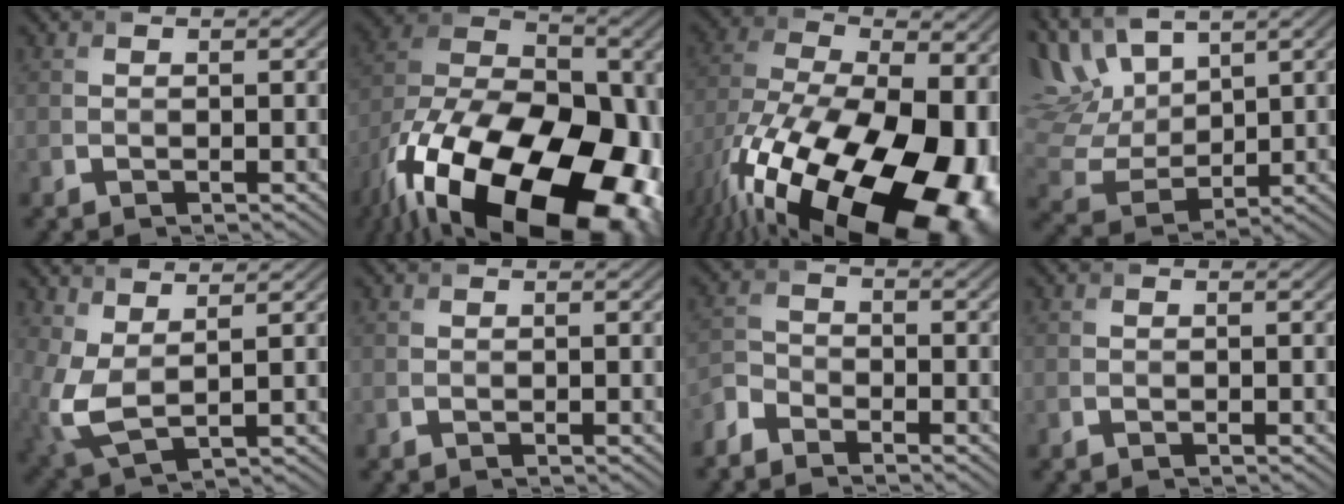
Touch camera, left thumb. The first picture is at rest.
{"total": 25.2, "force": [-14.2, 13.6, 15.7], "torque": [-0.283, -0.065, -0.205]}
{"total": 24.2, "force": [-12.3, 12.0, 17.1], "torque": [-0.293, -0.081, -0.167]}
{"total": 10.7, "force": [5.6, 6.0, 6.9], "torque": [-0.189, 0.020, 0.104]}
{"total": 6.3, "force": [1.9, 3.0, 5.1], "torque": [-0.140, -0.007, 0.039]}
{"total": 0.0}
{"total": 3.6, "force": [-3.3, 1.3, 0.9], "torque": [-0.021, -0.006, -0.081]}
{"total": 0.0}